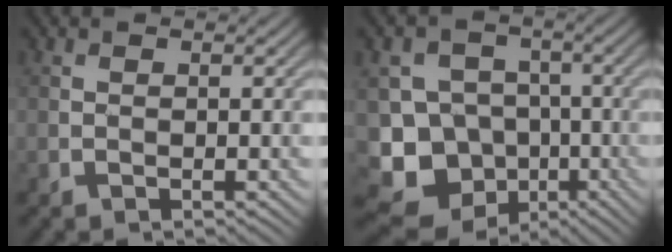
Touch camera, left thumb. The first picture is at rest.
{"total": 13.1, "force": [-5.3, 11.2, 4.3], "torque": [-0.124, -0.031, -0.102]}